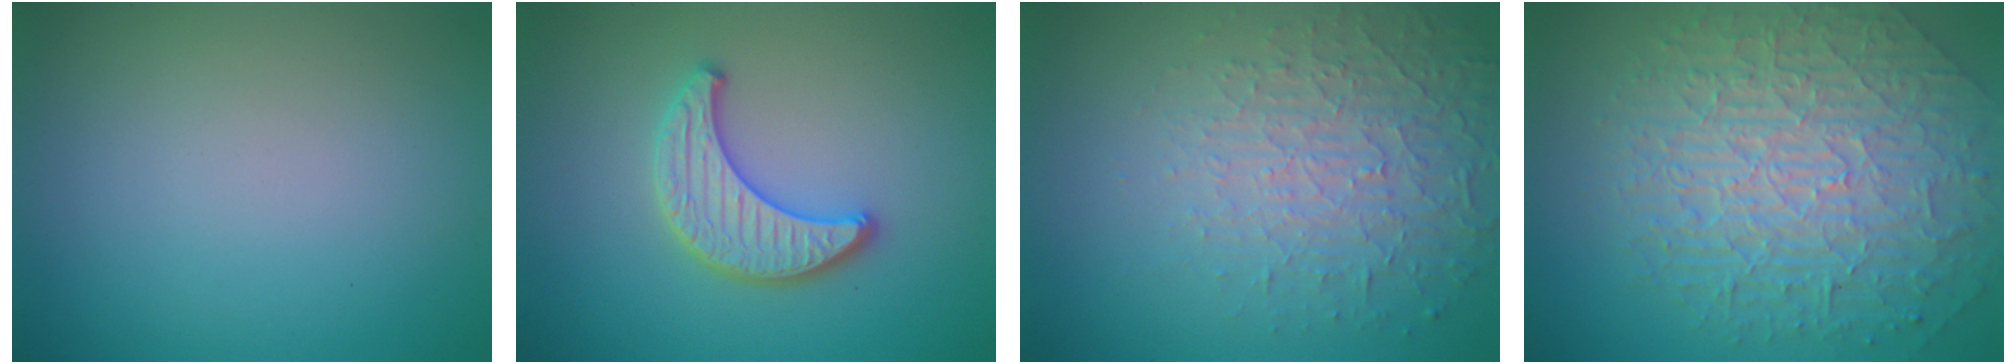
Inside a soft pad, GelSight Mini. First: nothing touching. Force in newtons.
{"total": 3.5, "press": 3.4, "slide": 0.7}
{"total": 4.9, "press": 3.2, "slide": 3.7}
{"total": 10.1, "press": 6.6, "slide": 7.6}